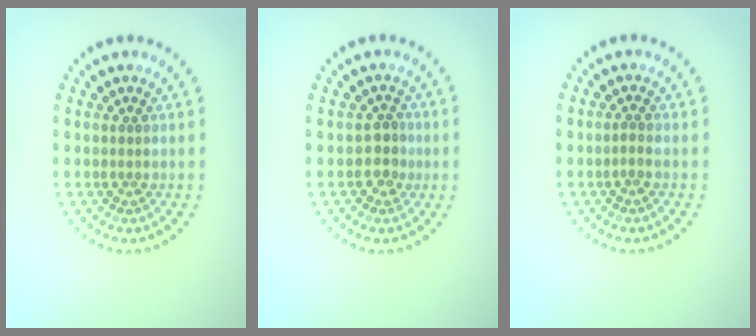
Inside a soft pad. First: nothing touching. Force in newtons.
{"total": 2.0, "press": 1.7, "slide": 1.0}
{"total": 0.6, "press": 0.2, "slide": 0.6}